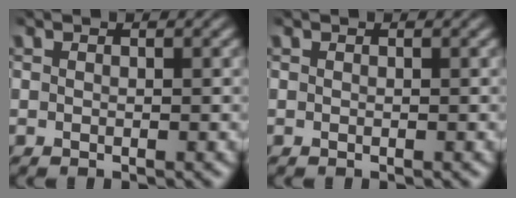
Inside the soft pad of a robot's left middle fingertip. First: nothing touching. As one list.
[{"total": 0.0}]